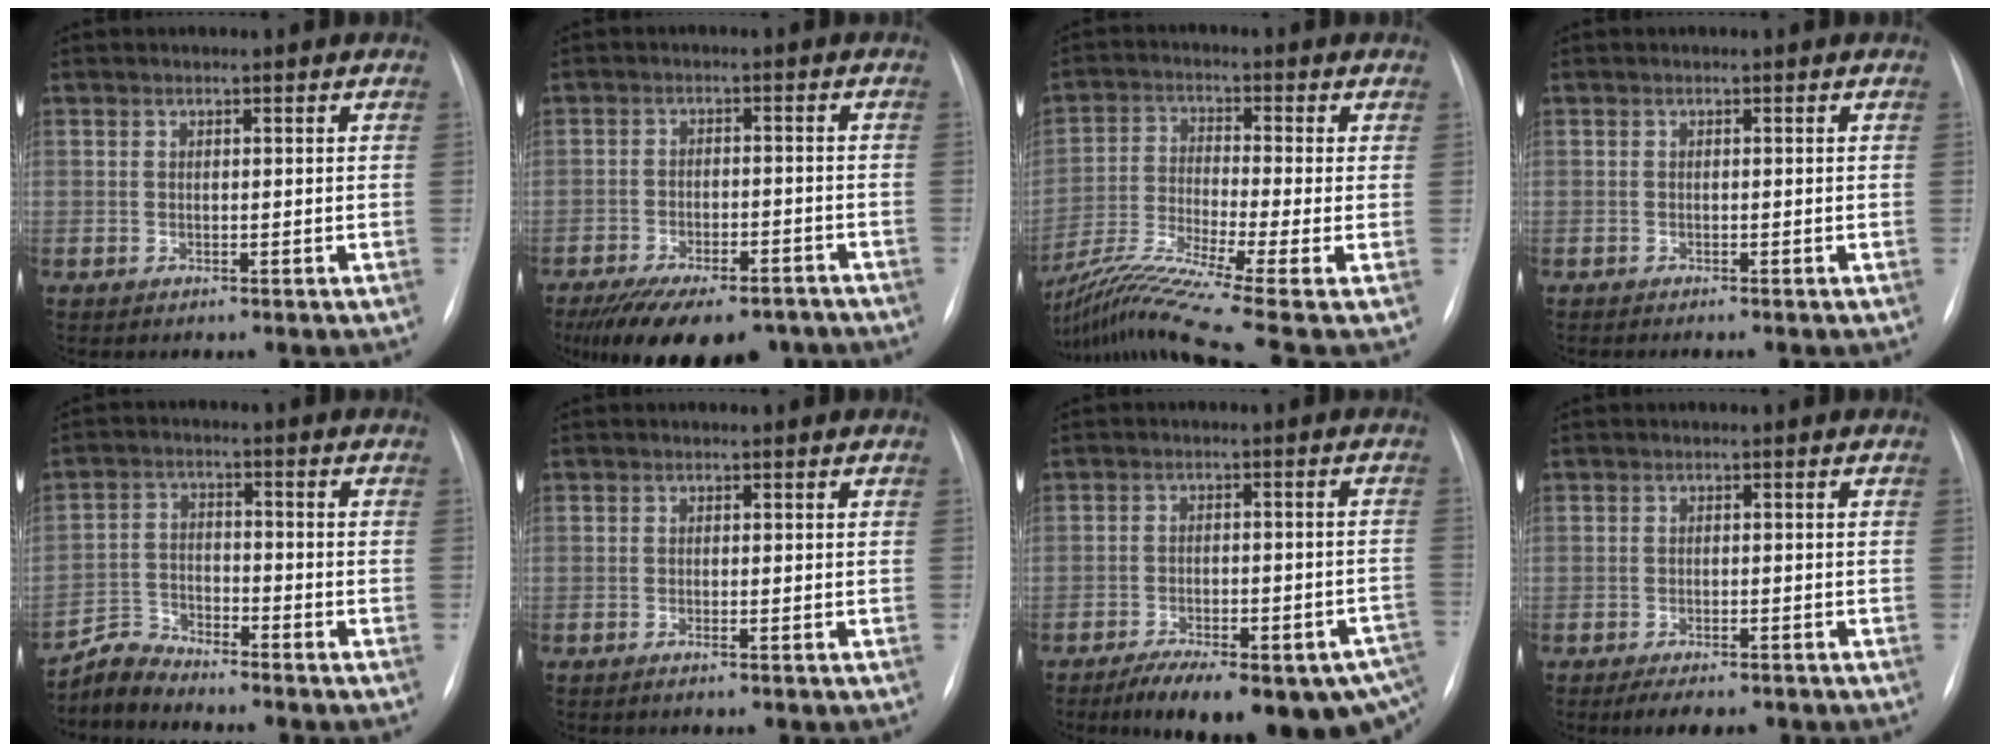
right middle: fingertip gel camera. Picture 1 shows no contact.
{"total": 17.5, "force": [-13.6, 6.6, 8.9], "torque": [-0.157, -0.013, -0.188]}
{"total": 11.2, "force": [-8.2, -2.1, 7.3], "torque": [-0.140, -0.018, -0.143]}
{"total": 0.8, "force": [-0.7, -0.1, 0.4], "torque": [-0.002, -0.001, -0.010]}
{"total": 4.8, "force": [-4.8, 0.3, -0.7], "torque": [0.011, -0.005, -0.090]}
{"total": 0.7, "force": [-0.4, 0.0, 0.5], "torque": [-0.011, -0.001, -0.008]}
{"total": 18.1, "force": [-12.2, 5.8, 12.1], "torque": [-0.117, 0.024, -0.160]}
{"total": 5.0, "force": [-4.0, 1.7, 2.5], "torque": [-0.033, -0.007, -0.051]}